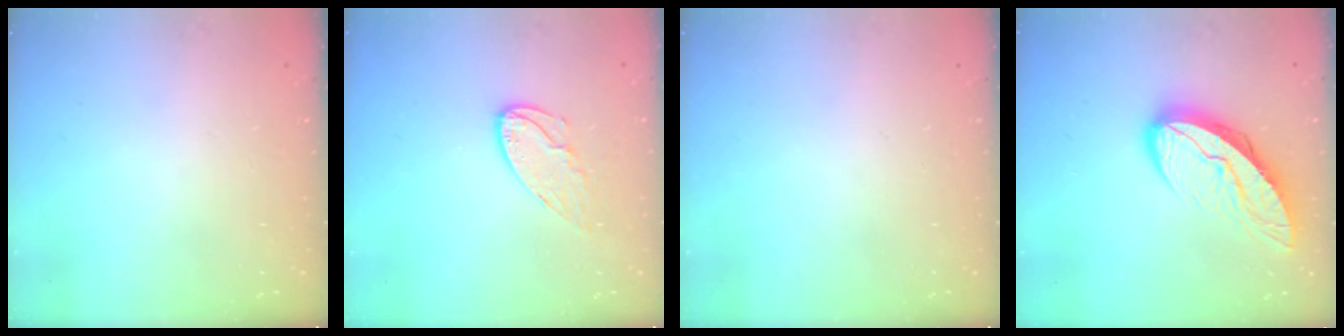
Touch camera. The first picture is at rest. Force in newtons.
{"total": 8.2, "press": 8.2, "slide": 0.3}
{"total": 0.0}
{"total": 12.5, "press": 12.5, "slide": 1.2}